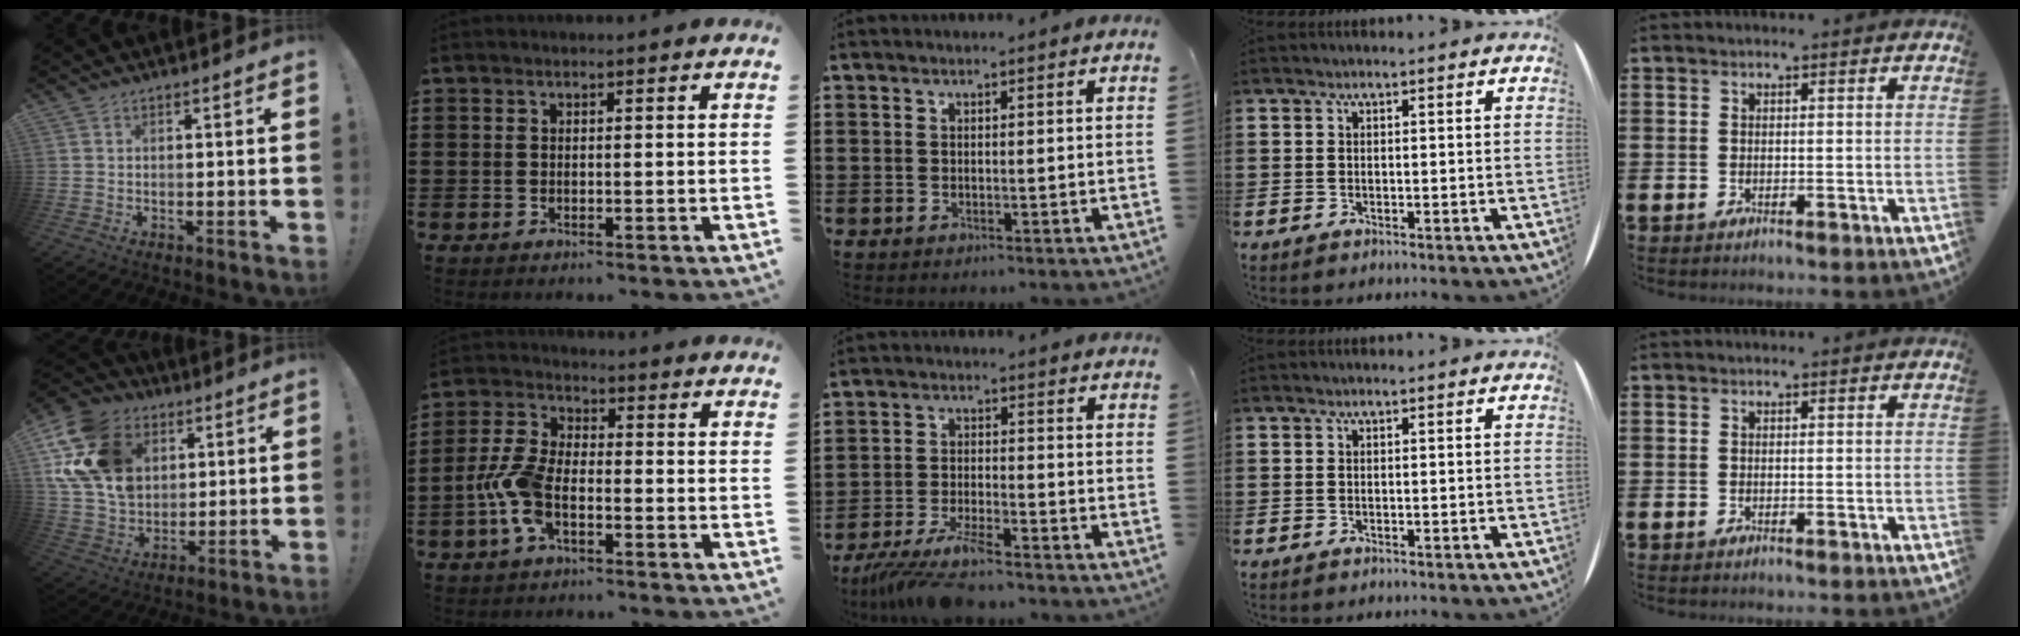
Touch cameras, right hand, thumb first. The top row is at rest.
{"thumb": {"total": 20.5, "force": [6.8, 15.4, 11.8], "torque": [-0.225, -0.023, 0.138]}, "index": {"total": 7.6, "force": [-2.6, 3.7, 6.0], "torque": [-0.159, -0.008, -0.058]}, "middle": {"total": 6.8, "force": [-6.0, 0.2, 3.2], "torque": [-0.075, -0.015, -0.116]}}